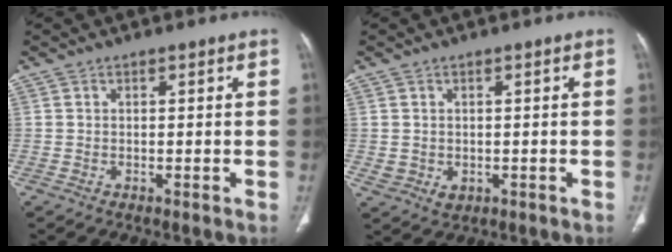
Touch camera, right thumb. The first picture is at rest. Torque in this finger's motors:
{"motor_torque": [-0.09, 0.37, -0.22, 0.03, 0.00]}